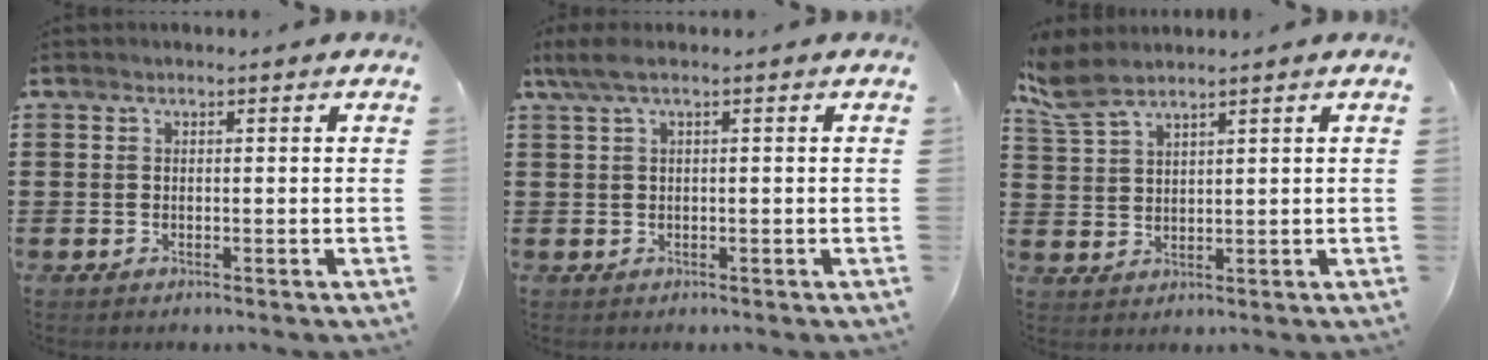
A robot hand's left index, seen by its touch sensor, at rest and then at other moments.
{"total": 2.4, "force": [0.4, 0.4, 2.3], "torque": [-0.057, -0.005, 0.002]}
{"total": 4.4, "force": [3.5, 1.1, 2.4], "torque": [-0.059, -0.003, 0.065]}